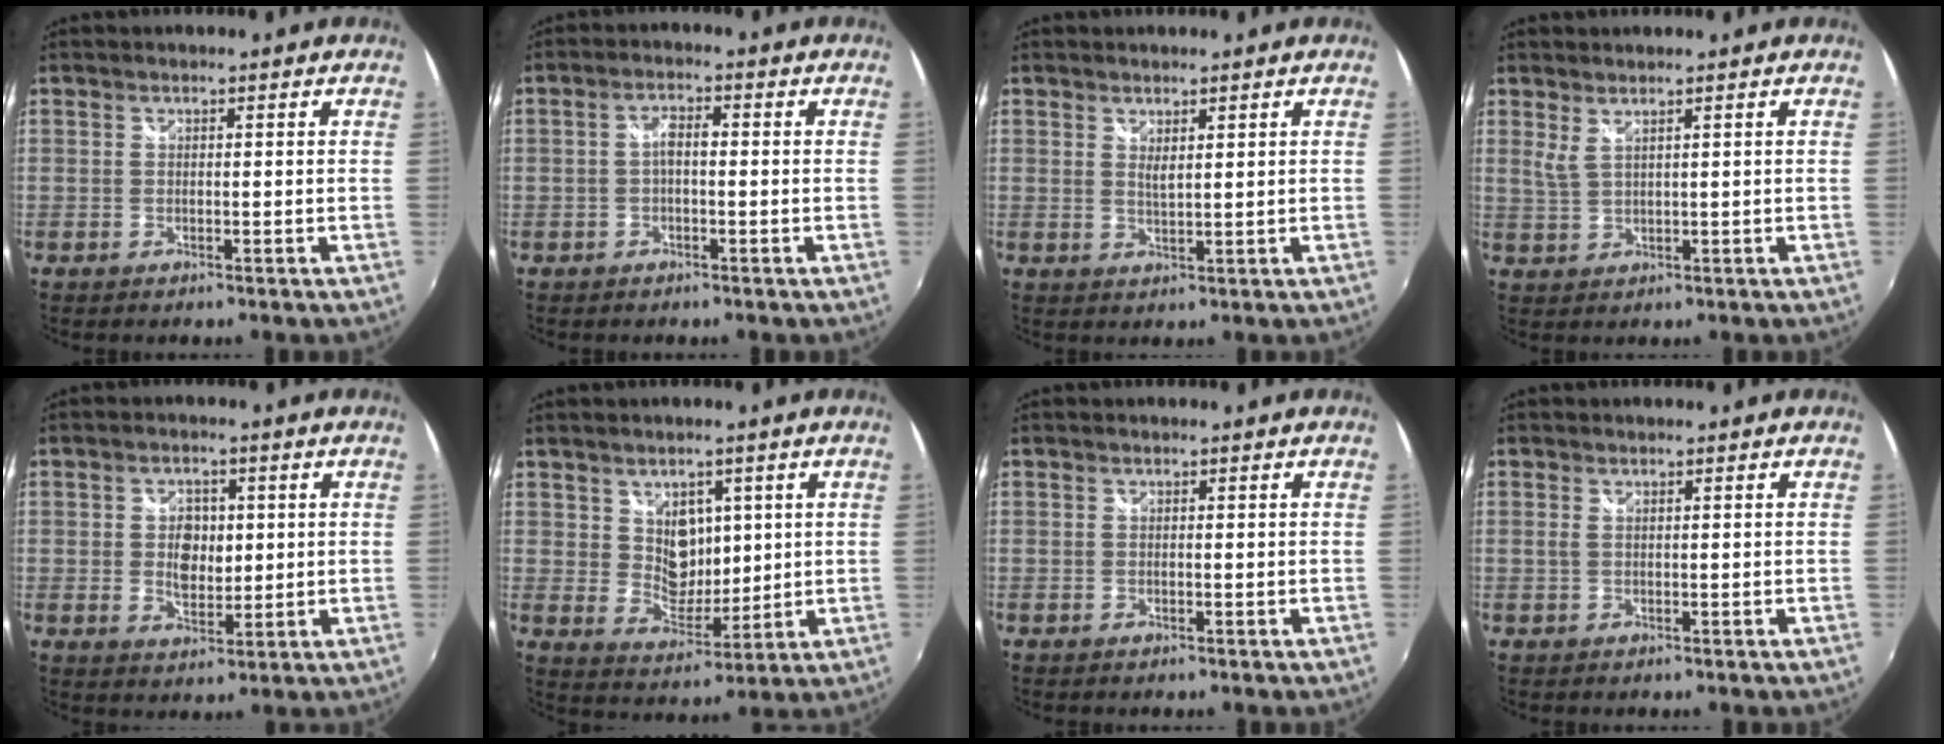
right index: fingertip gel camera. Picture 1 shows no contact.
{"total": 2.8, "force": [-0.5, 1.0, 2.5], "torque": [-0.050, 0.009, -0.010]}
{"total": 1.9, "force": [1.0, 0.4, 1.6], "torque": [-0.026, -0.004, 0.017]}
{"total": 1.9, "force": [1.3, 0.1, 1.4], "torque": [-0.025, -0.002, 0.024]}
{"total": 5.8, "force": [0.5, 4.0, 4.2], "torque": [-0.072, 0.003, 0.010]}
{"total": 7.5, "force": [2.6, 5.6, 4.2], "torque": [-0.061, -0.004, 0.055]}
{"total": 0.0}
{"total": 0.6, "force": [0.1, 0.1, 0.6], "torque": [-0.014, 0.001, 0.001]}